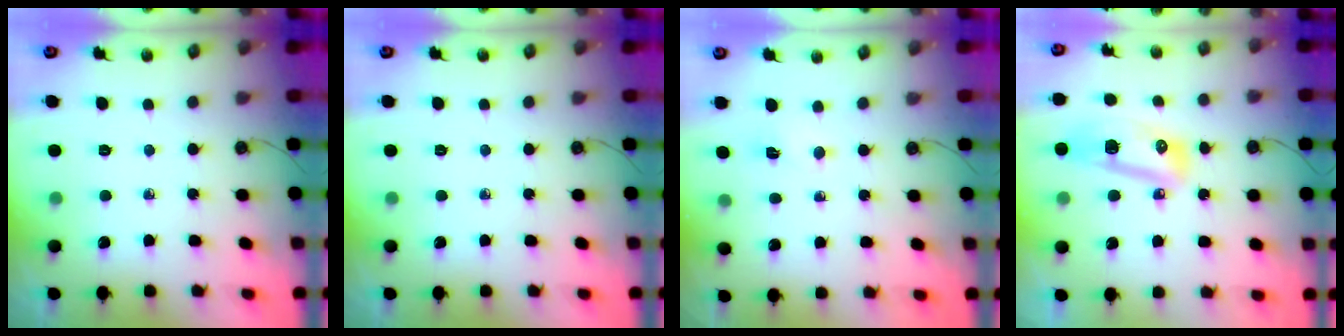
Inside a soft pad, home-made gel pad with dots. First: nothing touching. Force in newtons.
{"total": 0.0}
{"total": 2.3, "press": 2.2, "slide": 0.7}
{"total": 10.5, "press": 10.3, "slide": 2.0}